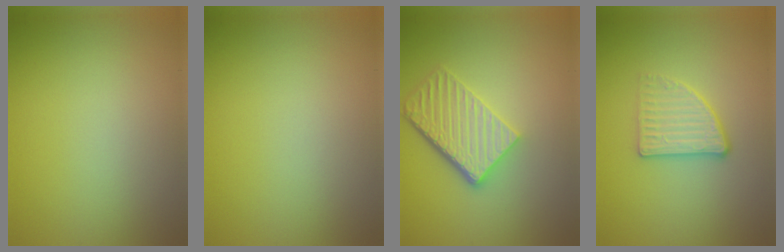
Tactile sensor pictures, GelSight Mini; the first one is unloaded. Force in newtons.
{"total": 0.0}
{"total": 5.2, "press": 3.8, "slide": 3.5}
{"total": 2.7, "press": 2.4, "slide": 1.2}